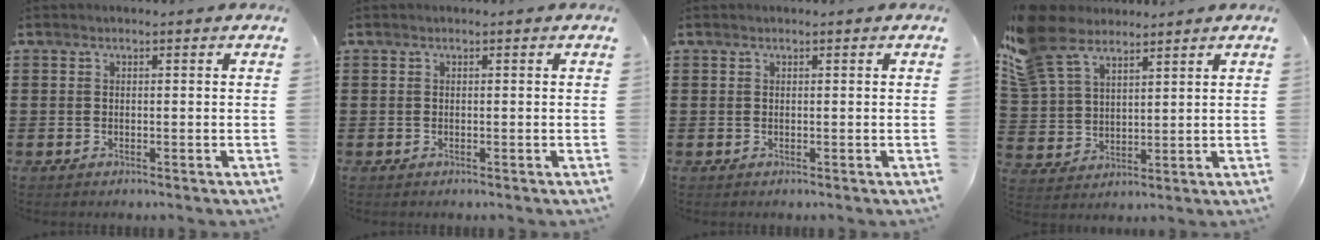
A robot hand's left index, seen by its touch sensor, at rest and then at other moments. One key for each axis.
{"total": 0.0}
{"total": 0.0}
{"total": 10.1, "fx": 7.7, "fy": 4.8, "fz": 4.5, "tx": -0.134, "ty": -0.013, "tz": 0.146}